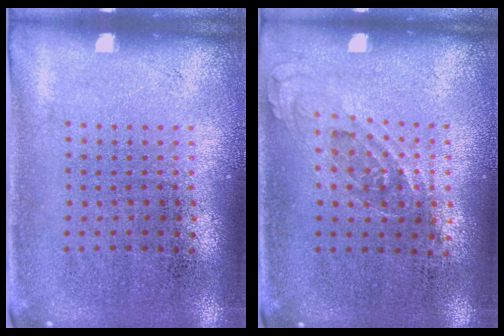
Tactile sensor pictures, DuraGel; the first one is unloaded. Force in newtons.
{"total": 0.7, "press": 0.5, "slide": 0.4}